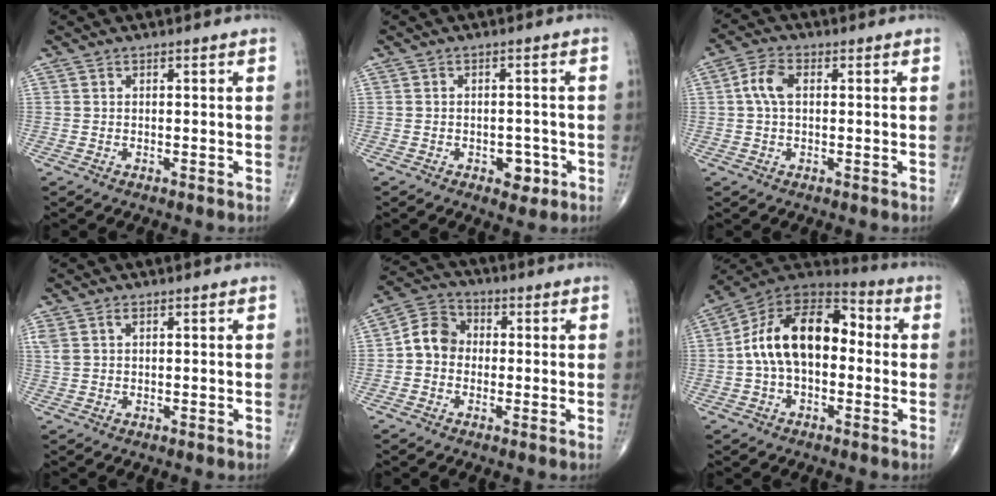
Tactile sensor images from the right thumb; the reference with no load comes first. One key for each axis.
{"total": 3.9, "fx": -1.6, "fy": 2.5, "fz": 2.5, "tx": -0.014, "ty": 0.008, "tz": -0.019}
{"total": 4.9, "fx": 0.7, "fy": 2.9, "fz": 3.9, "tx": -0.090, "ty": 0.014, "tz": 0.008}
{"total": 2.5, "fx": 1.2, "fy": 1.3, "fz": 1.8, "tx": -0.052, "ty": 0.012, "tz": 0.031}
{"total": 7.1, "fx": -0.5, "fy": 6.1, "fz": 3.6, "tx": -0.047, "ty": 0.028, "tz": -0.024}
{"total": 17.2, "fx": 0.1, "fy": 10.4, "fz": 13.7, "tx": -0.218, "ty": 0.049, "tz": -0.010}